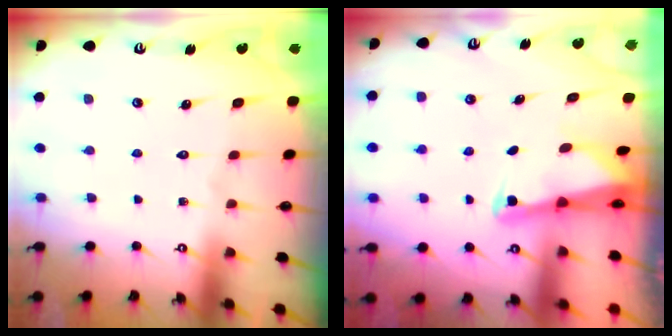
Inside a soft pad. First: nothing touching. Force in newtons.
{"total": 2.4, "press": 2.4, "slide": 0.3}